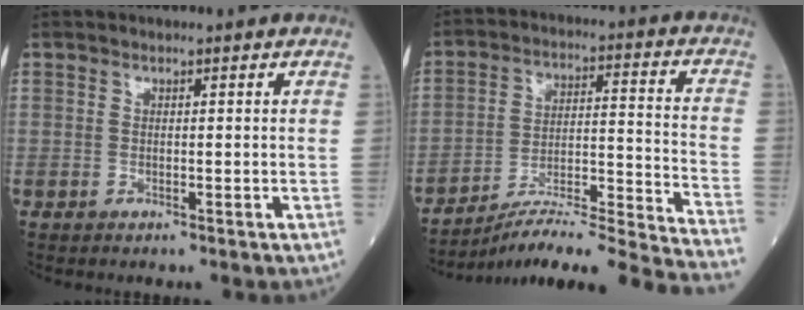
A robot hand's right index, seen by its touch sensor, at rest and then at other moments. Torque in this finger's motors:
{"motor_torque": [-0.83, -0.87, 0.03, 0.03]}